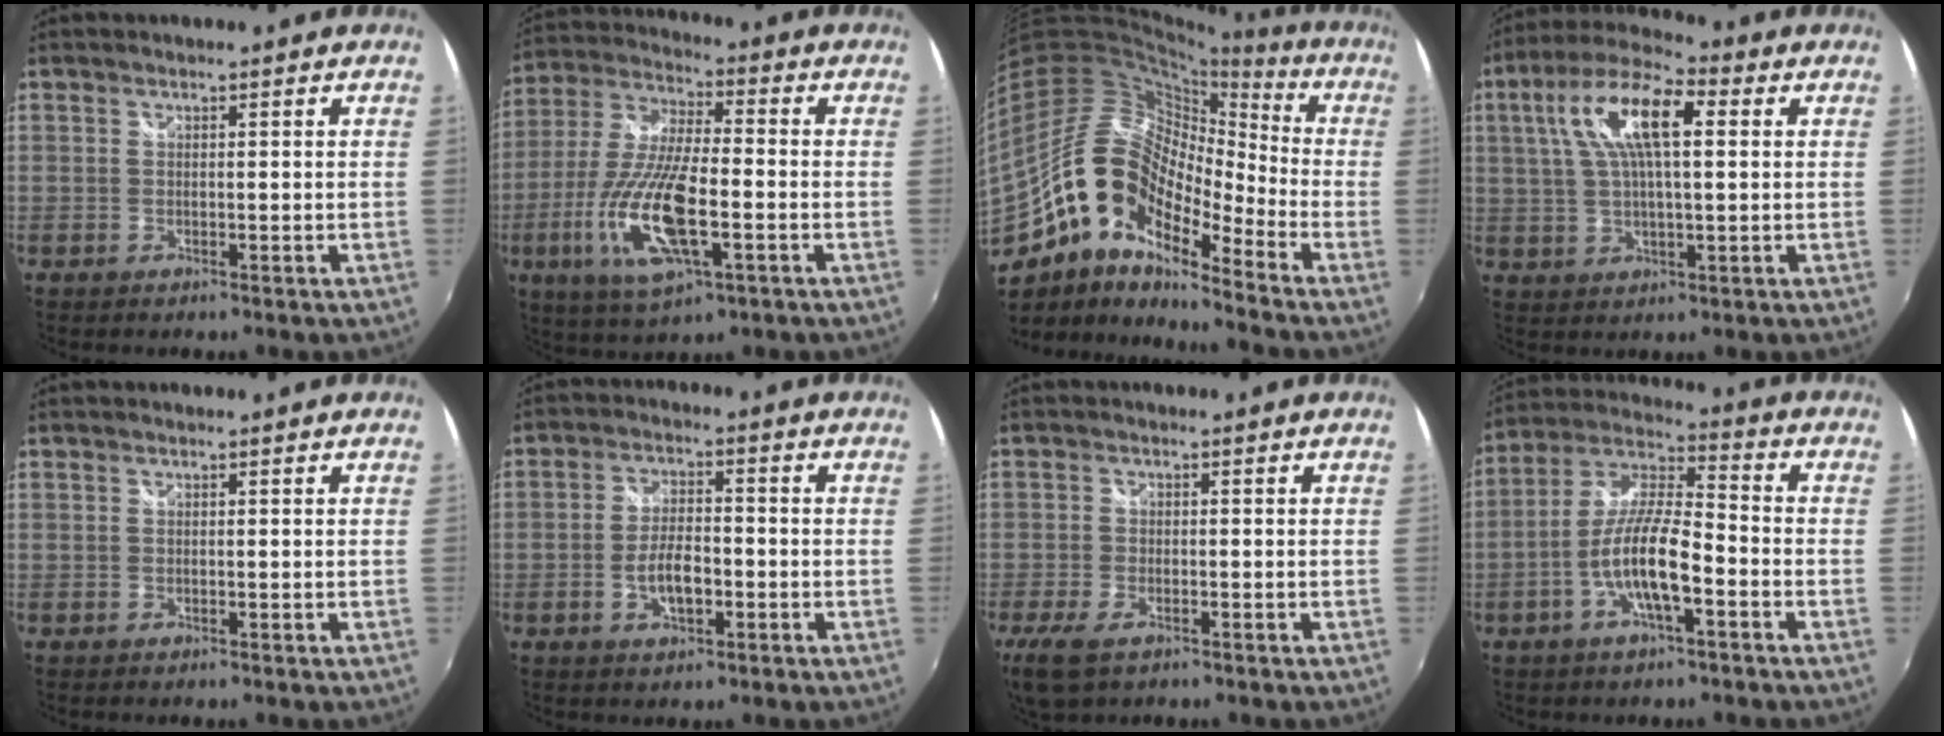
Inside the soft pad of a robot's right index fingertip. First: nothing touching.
{"total": 17.4, "force": [-5.6, 5.4, 15.6], "torque": [-0.329, -0.021, -0.105]}
{"total": 18.5, "force": [-10.2, 8.4, 13.1], "torque": [-0.231, -0.008, -0.208]}
{"total": 13.5, "force": [3.8, 4.7, 12.0], "torque": [-0.229, 0.029, 0.061]}
{"total": 0.0}
{"total": 6.2, "force": [-2.2, 2.8, 5.2], "torque": [-0.104, 0.003, -0.035]}
{"total": 6.8, "force": [-4.1, 3.1, 4.4], "torque": [-0.108, -0.022, -0.076]}
{"total": 11.7, "force": [-4.6, 2.7, 10.4], "torque": [-0.214, 0.002, -0.087]}